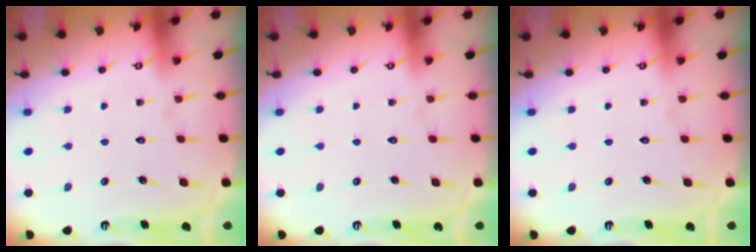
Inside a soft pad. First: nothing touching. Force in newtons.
{"total": 0.0}
{"total": 0.0}